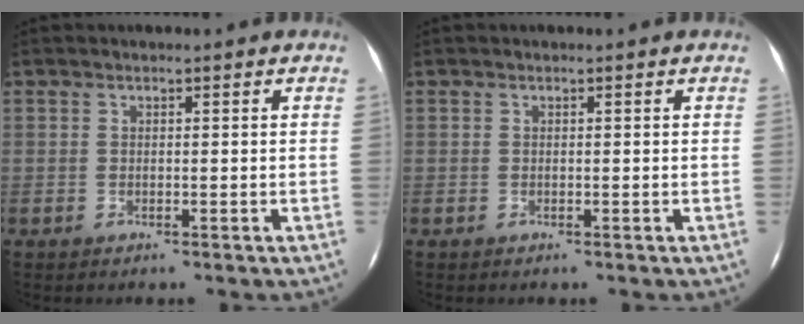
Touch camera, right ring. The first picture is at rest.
{"total": 0.0}